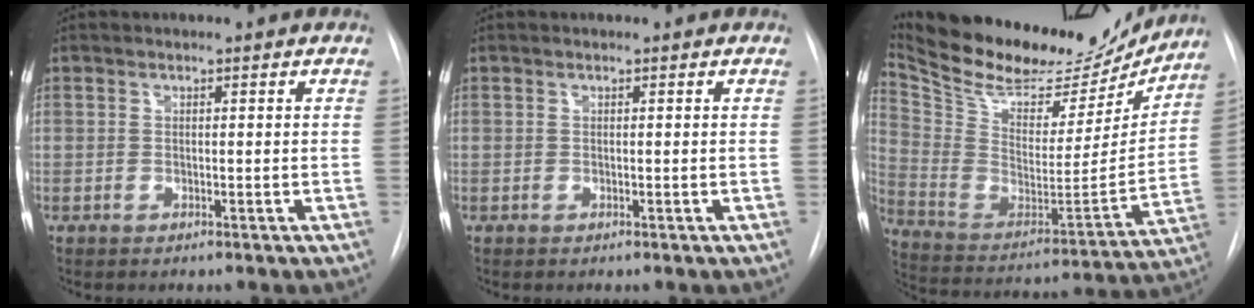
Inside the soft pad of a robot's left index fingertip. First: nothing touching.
{"total": 0.0}
{"total": 27.0, "force": [23.3, 9.4, 9.8], "torque": [-0.194, -0.018, 0.351]}